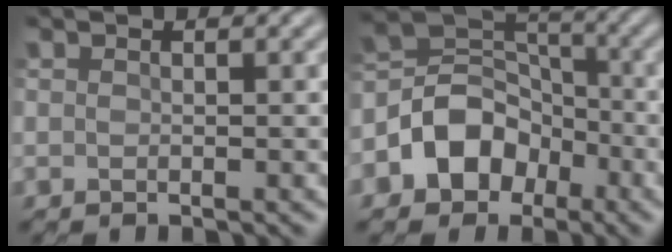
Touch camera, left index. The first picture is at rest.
{"total": 6.2, "force": [-3.3, 4.6, 2.5], "torque": [-0.031, 0.005, -0.066]}